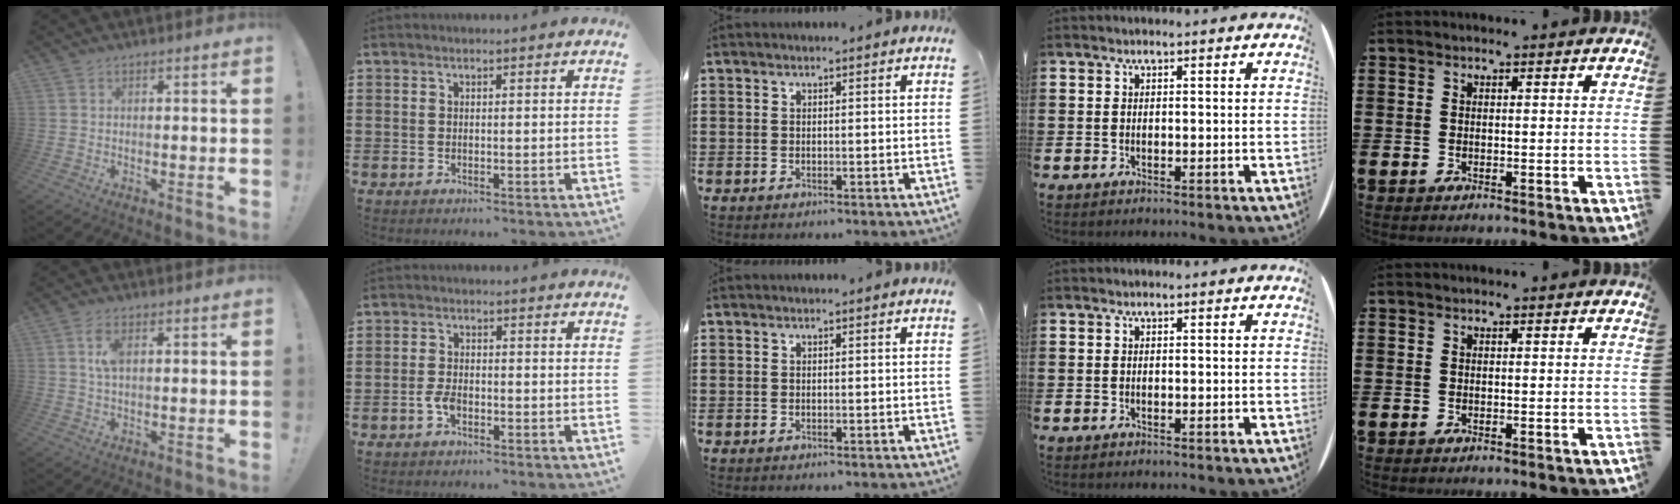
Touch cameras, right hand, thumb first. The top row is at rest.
{"thumb": {"total": 4.8, "force": [1.3, 2.2, 4.0], "torque": [-0.074, 0.005, 0.021]}, "index": {"total": 2.6, "force": [-1.2, 1.2, 2.0], "torque": [-0.053, -0.006, -0.025]}}